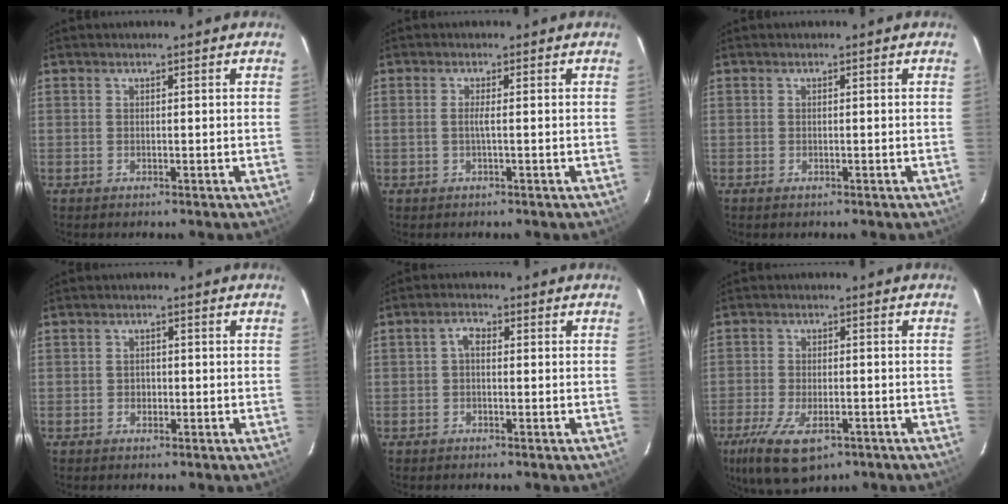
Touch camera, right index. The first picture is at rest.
{"total": 1.3, "force": [-0.2, -0.3, 1.2], "torque": [-0.023, 0.002, -0.004]}
{"total": 0.6, "force": [-0.4, 0.3, 0.3], "torque": [-0.006, -0.002, -0.007]}
{"total": 1.7, "force": [-0.6, 1.5, 0.6], "torque": [-0.009, 0.003, -0.008]}
{"total": 2.1, "force": [-0.3, 1.3, 1.6], "torque": [-0.032, 0.011, -0.004]}
{"total": 11.9, "force": [-6.8, 5.1, 8.4], "torque": [-0.185, -0.035, -0.111]}